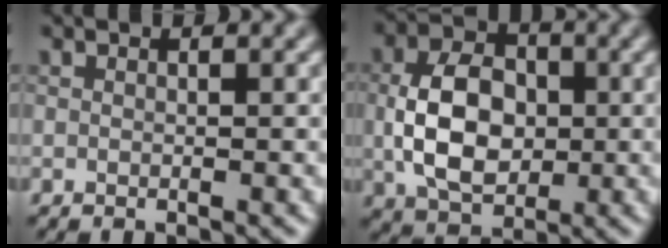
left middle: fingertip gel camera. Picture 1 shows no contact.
{"total": 7.0, "force": [-0.3, 4.7, 5.1], "torque": [-0.101, 0.001, -0.008]}